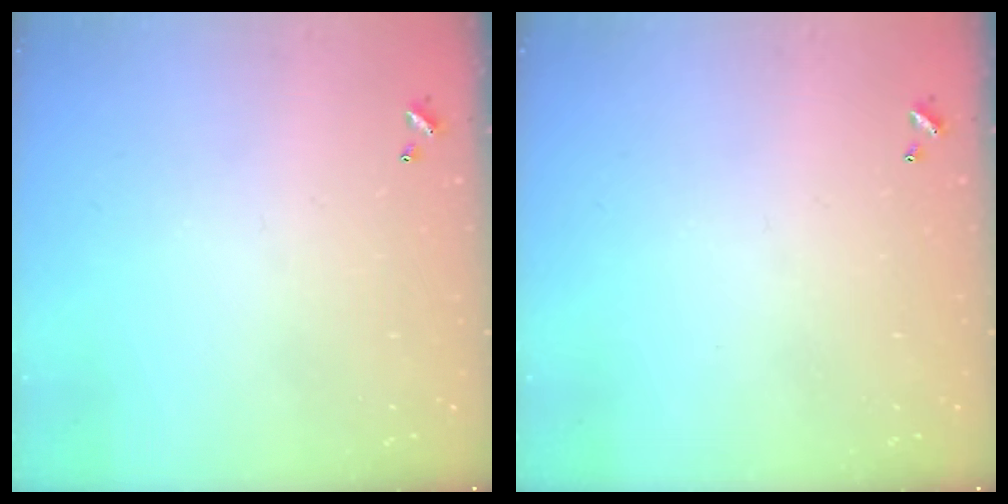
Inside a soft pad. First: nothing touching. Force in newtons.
{"total": 0.0}